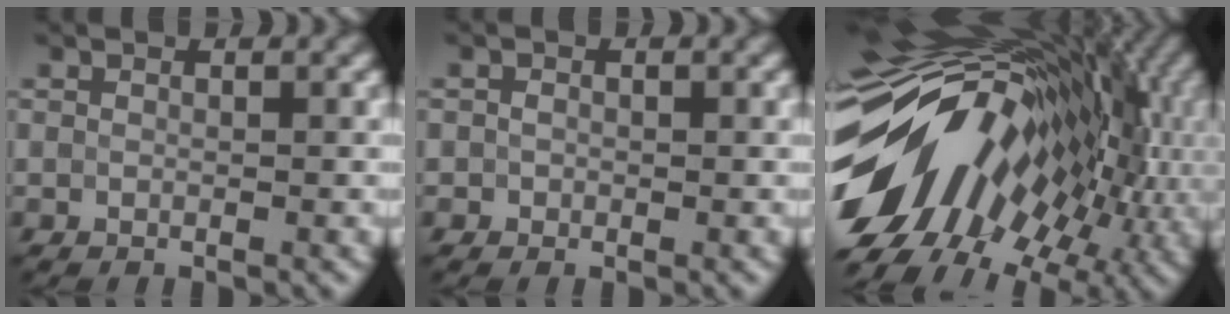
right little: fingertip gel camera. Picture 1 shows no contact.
{"total": 0.7, "force": [-0.1, 0.7, 0.1], "torque": [0.003, -0.004, -0.003]}
{"total": 18.3, "force": [-1.2, 10.5, 15.0], "torque": [-0.225, 0.003, -0.033]}